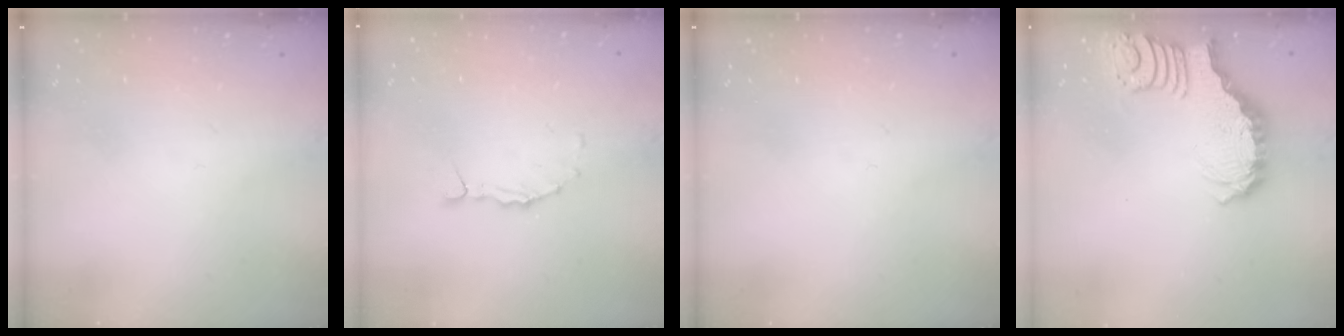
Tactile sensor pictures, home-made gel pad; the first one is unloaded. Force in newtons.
{"total": 1.7, "press": 1.7, "slide": 0.2}
{"total": 0.0}
{"total": 4.0, "press": 4.0, "slide": 0.6}